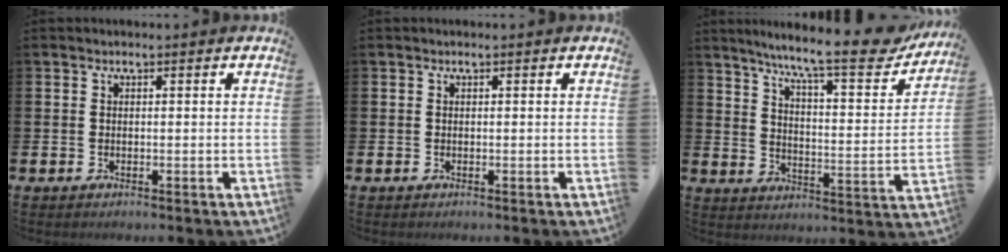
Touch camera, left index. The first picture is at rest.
{"total": 0.0}
{"total": 11.3, "force": [9.1, 1.6, 6.5], "torque": [-0.125, -0.056, 0.142]}